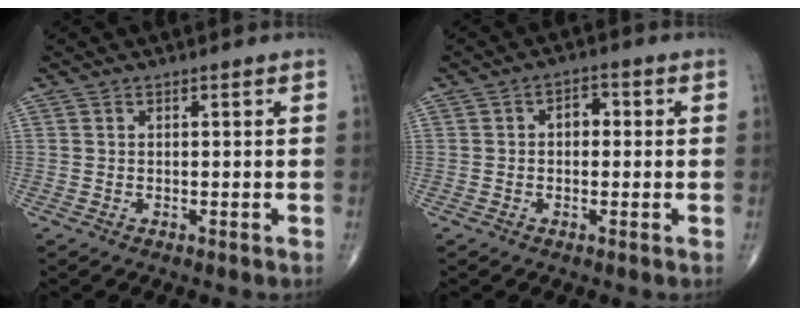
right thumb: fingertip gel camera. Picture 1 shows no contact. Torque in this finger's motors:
{"motor_torque": [-0.11, -0.08, -0.11, 0.20, 0.07]}